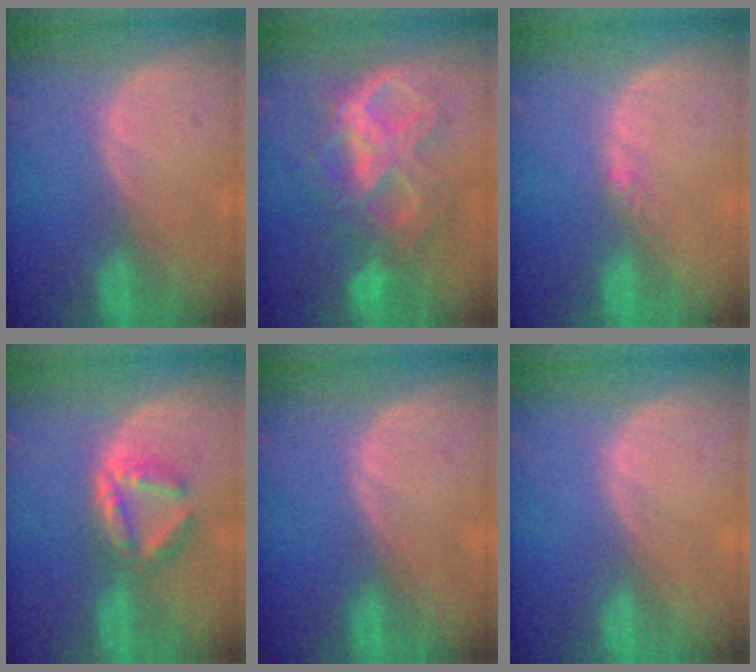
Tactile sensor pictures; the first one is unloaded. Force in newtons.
{"total": 10.5, "press": 10.5, "slide": 1.2}
{"total": 1.4, "press": 1.1, "slide": 0.8}
{"total": 5.3, "press": 5.3, "slide": 0.8}
{"total": 0.0}
{"total": 0.0}